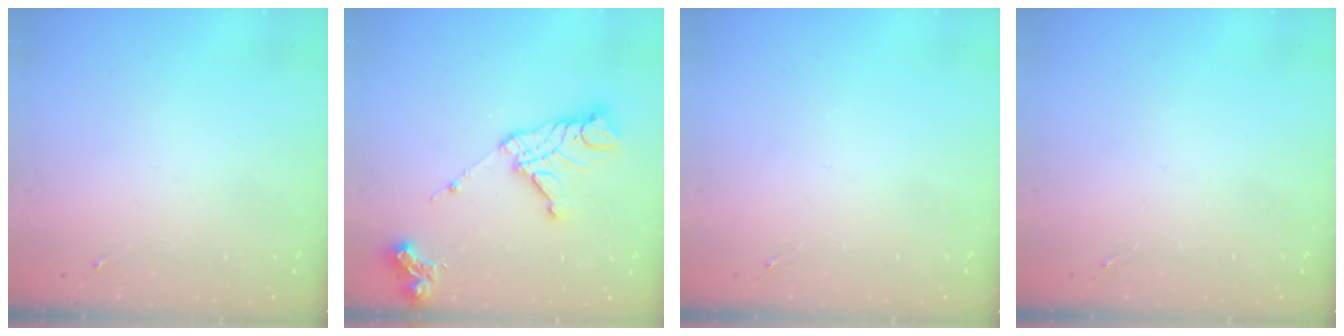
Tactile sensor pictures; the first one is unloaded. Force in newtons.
{"total": 14.9, "press": 14.8, "slide": 1.6}
{"total": 0.0}
{"total": 0.0}